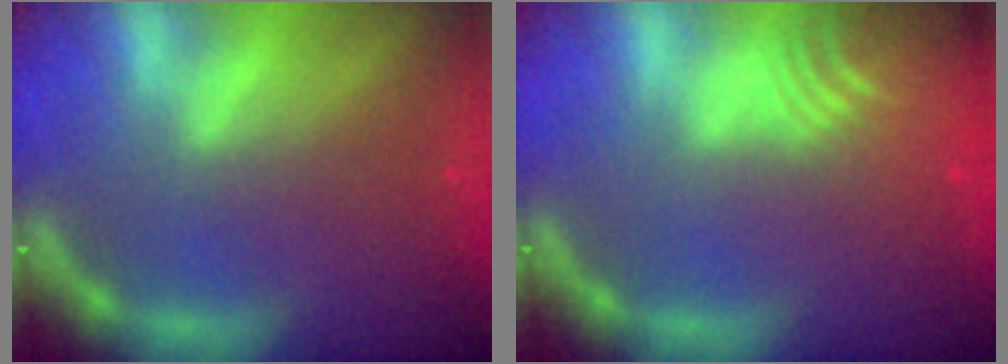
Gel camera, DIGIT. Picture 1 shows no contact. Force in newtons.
{"total": 8.6}